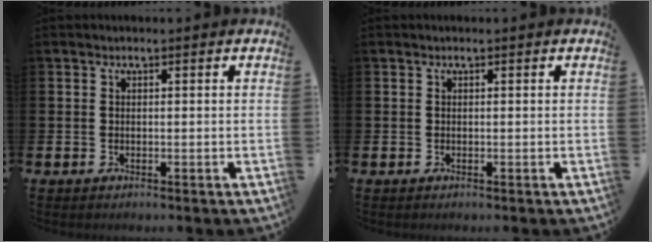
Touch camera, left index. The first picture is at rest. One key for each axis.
{"total": 0.0}